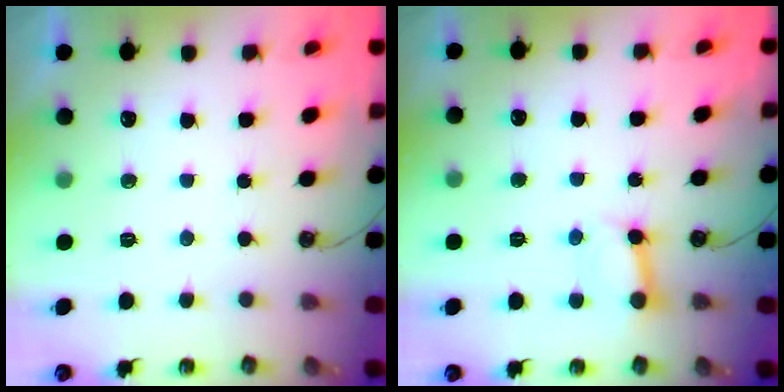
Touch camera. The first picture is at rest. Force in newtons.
{"total": 7.1, "press": 7.1, "slide": 0.4}